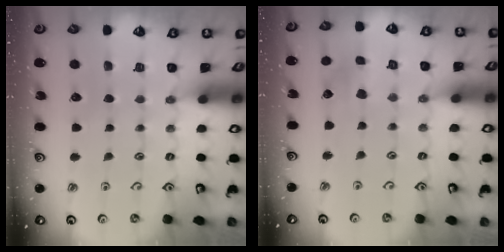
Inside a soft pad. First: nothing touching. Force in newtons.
{"total": 3.3, "press": 3.3, "slide": 0.3}